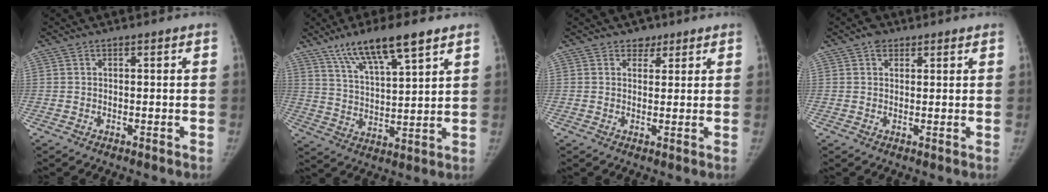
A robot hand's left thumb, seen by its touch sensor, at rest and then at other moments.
{"total": 13.6, "force": [9.0, 3.3, 9.7], "torque": [-0.157, -0.032, 0.164]}
{"total": 2.7, "force": [1.8, 2.0, 0.5], "torque": [0.017, -0.008, 0.021]}
{"total": 2.8, "force": [1.7, 2.1, 0.9], "torque": [0.004, -0.006, 0.021]}